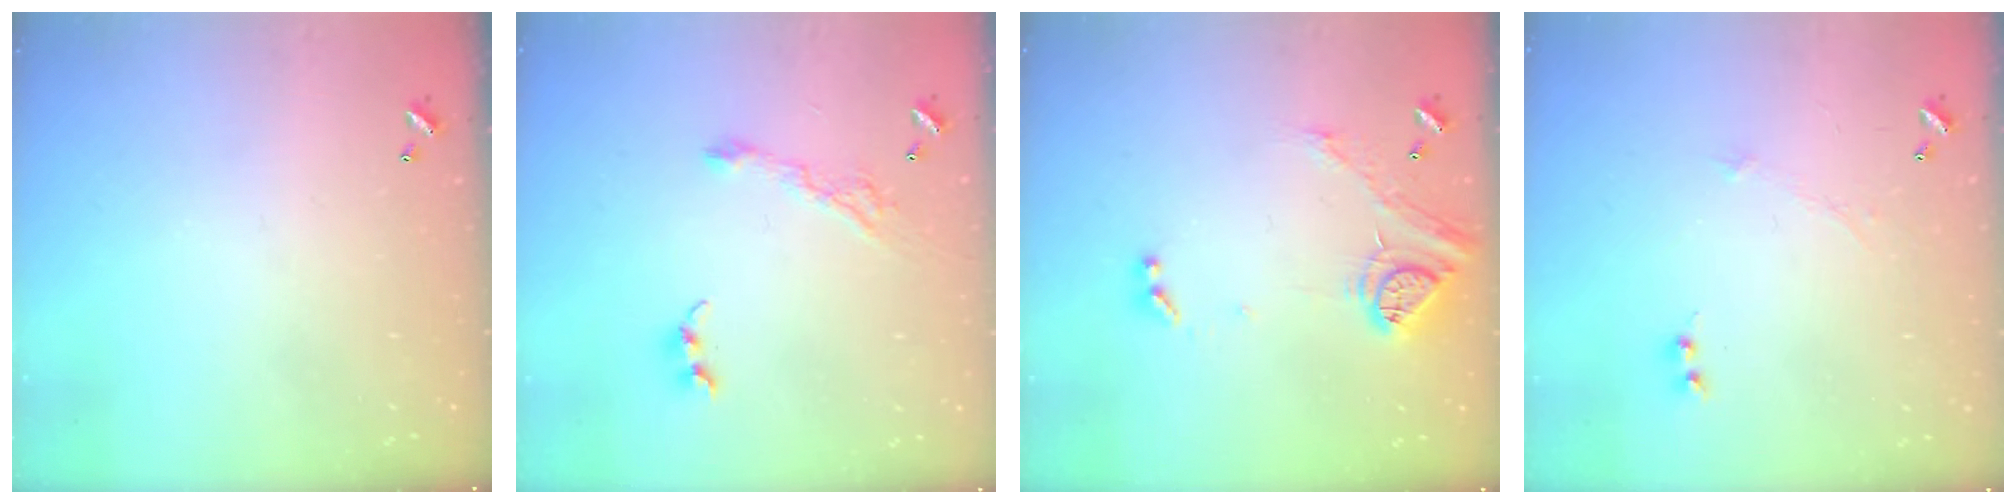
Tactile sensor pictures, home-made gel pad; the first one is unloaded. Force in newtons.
{"total": 5.7, "press": 5.6, "slide": 0.9}
{"total": 15.6, "press": 15.6, "slide": 1.1}
{"total": 0.0}